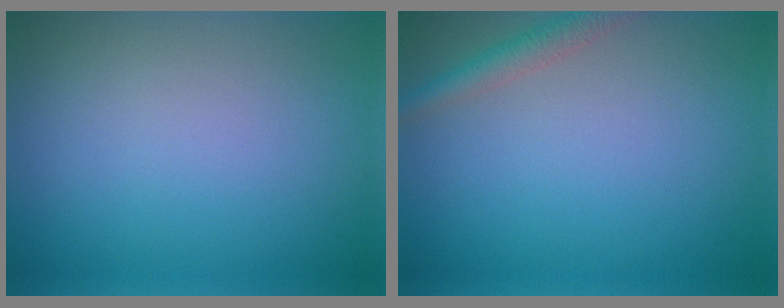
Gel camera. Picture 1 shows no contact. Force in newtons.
{"total": 2.2, "press": 2.2, "slide": 0.1}